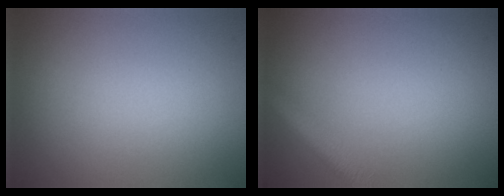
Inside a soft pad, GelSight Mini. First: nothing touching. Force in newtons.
{"total": 2.6, "press": 2.6, "slide": 0.2}